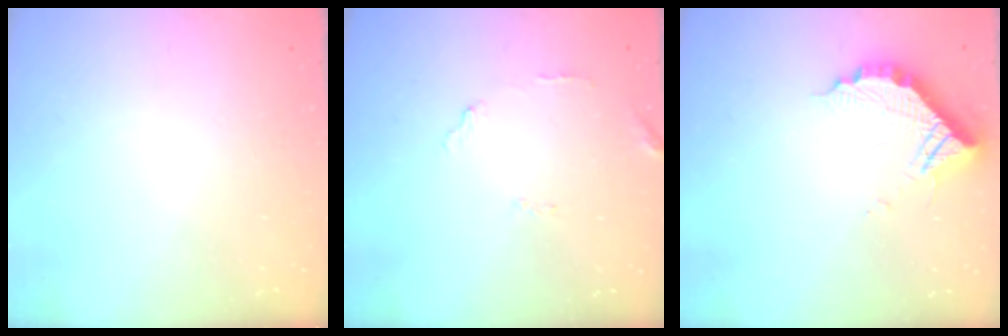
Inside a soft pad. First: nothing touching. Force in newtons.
{"total": 7.8, "press": 7.8, "slide": 0.4}
{"total": 10.6, "press": 10.6, "slide": 0.7}